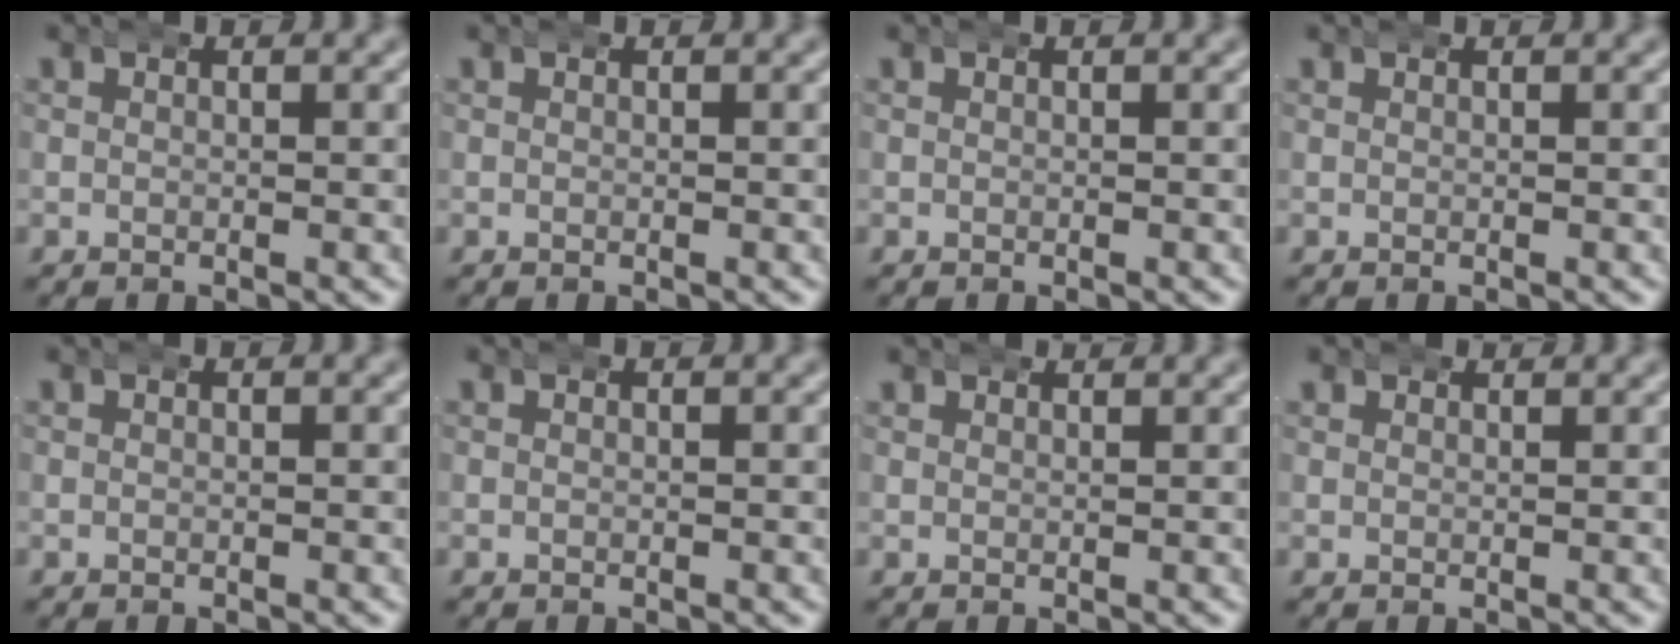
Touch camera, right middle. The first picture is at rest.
{"total": 0.0}
{"total": 0.0}
{"total": 0.0}
{"total": 0.0}
{"total": 0.0}
{"total": 1.5, "force": [1.5, 0.2, 0.1], "torque": [0.000, 0.002, 0.025]}
{"total": 1.2, "force": [1.2, 0.3, 0.0], "torque": [-0.005, 0.000, 0.022]}